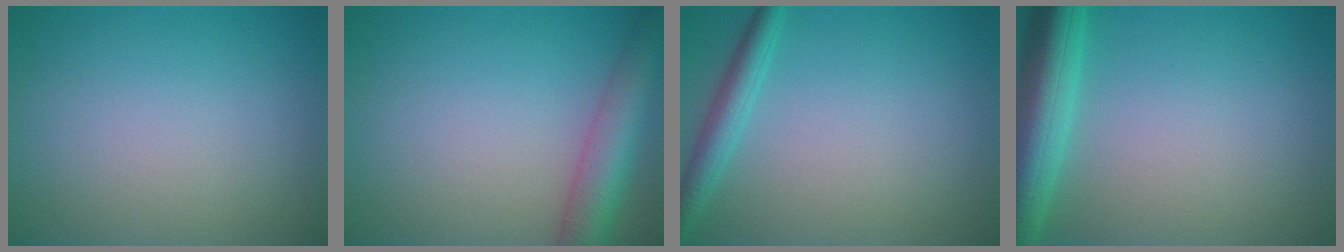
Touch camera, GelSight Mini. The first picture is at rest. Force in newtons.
{"total": 5.6, "press": 5.6, "slide": 0.2}
{"total": 2.5, "press": 2.5, "slide": 0.1}
{"total": 6.6, "press": 6.6, "slide": 0.3}